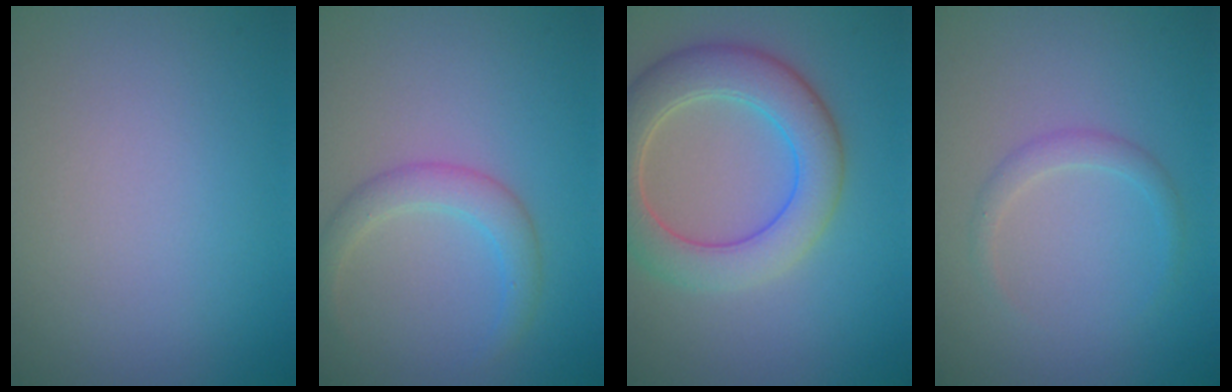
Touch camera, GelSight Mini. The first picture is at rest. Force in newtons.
{"total": 2.6, "press": 2.6, "slide": 0.2}
{"total": 6.4, "press": 6.4, "slide": 0.5}
{"total": 1.5, "press": 1.5, "slide": 0.2}